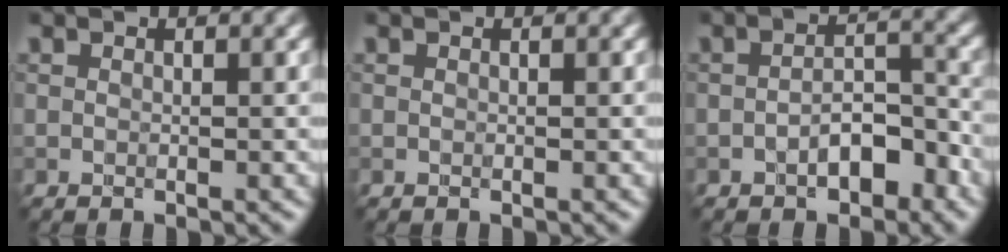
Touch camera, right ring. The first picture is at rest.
{"total": 0.0}
{"total": 3.8, "force": [-2.2, 1.7, 2.5], "torque": [-0.038, 0.008, -0.032]}